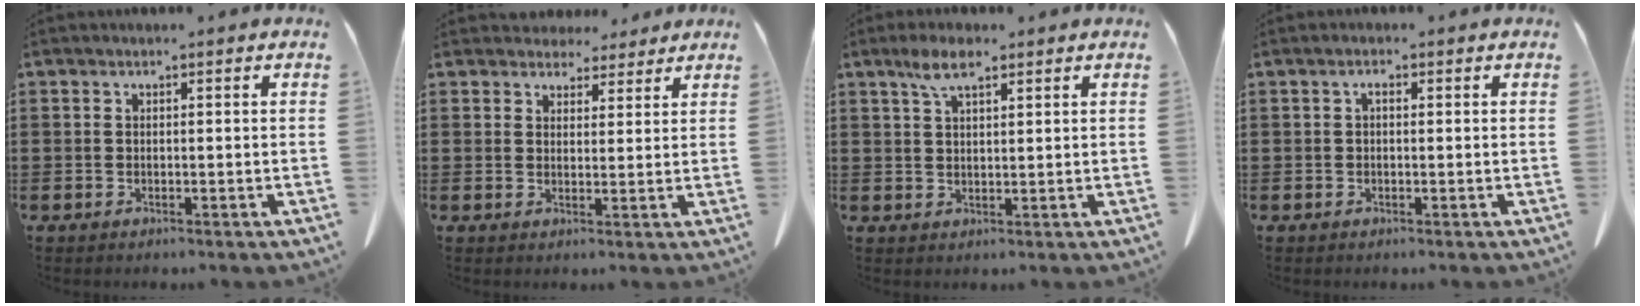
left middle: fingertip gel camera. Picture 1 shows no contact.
{"total": 4.0, "force": [3.7, 1.5, 0.4], "torque": [-0.012, -0.008, 0.071]}
{"total": 4.8, "force": [2.9, 1.5, 3.6], "torque": [-0.078, 0.004, 0.052]}
{"total": 1.3, "force": [0.1, 0.6, 1.2], "torque": [-0.025, 0.003, 0.001]}